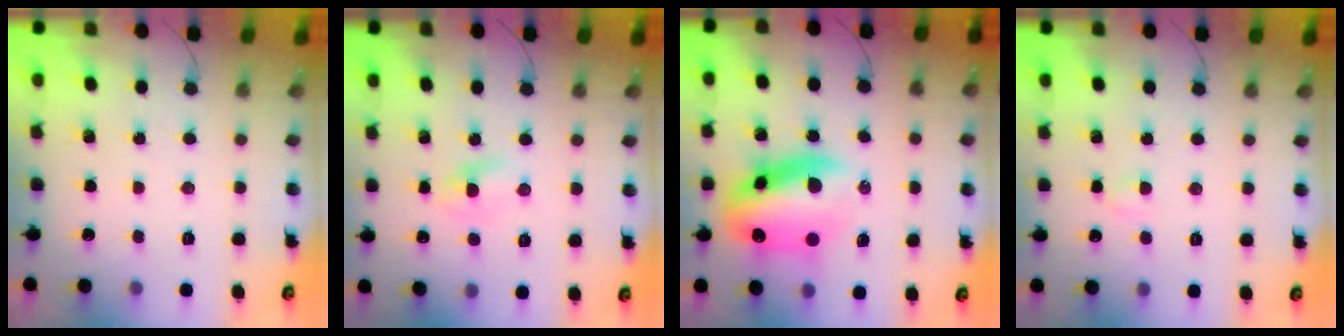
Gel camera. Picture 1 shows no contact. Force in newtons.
{"total": 2.8, "press": 2.6, "slide": 1.1}
{"total": 14.4, "press": 13.9, "slide": 3.6}
{"total": 2.6, "press": 2.4, "slide": 0.8}